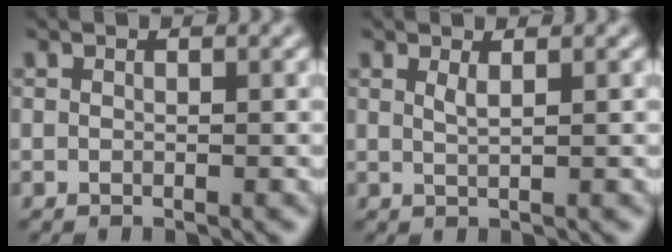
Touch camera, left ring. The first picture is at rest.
{"total": 1.0, "force": [0.6, 0.3, 0.8], "torque": [-0.012, -0.001, 0.010]}